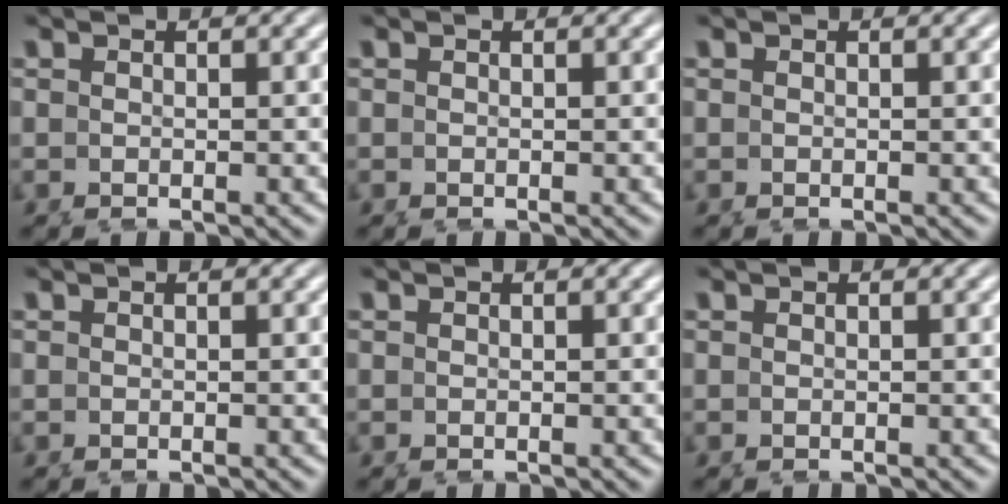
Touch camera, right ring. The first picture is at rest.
{"total": 0.0}
{"total": 0.0}
{"total": 0.0}
{"total": 0.0}
{"total": 0.0}